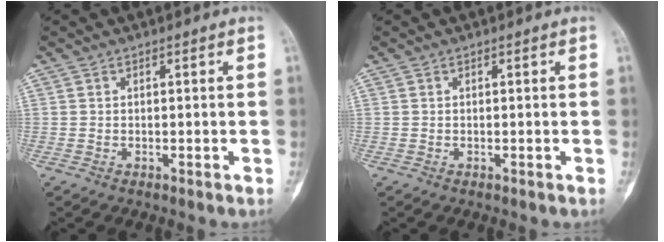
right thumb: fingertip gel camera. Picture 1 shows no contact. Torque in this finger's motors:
{"motor_torque": [0.00, 0.00, 0.00, 0.00, 0.00]}